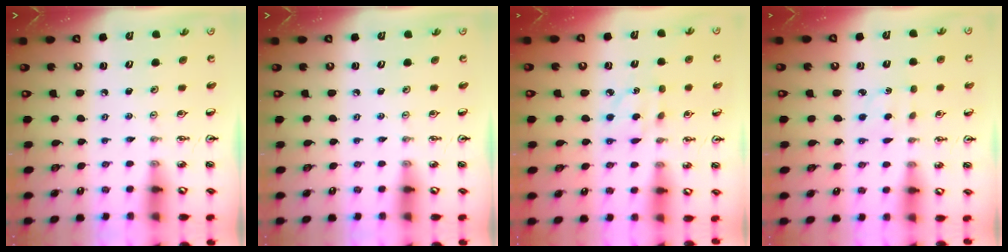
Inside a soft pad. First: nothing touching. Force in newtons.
{"total": 0.0}
{"total": 4.0, "press": 4.0, "slide": 0.4}
{"total": 1.6, "press": 1.5, "slide": 0.5}